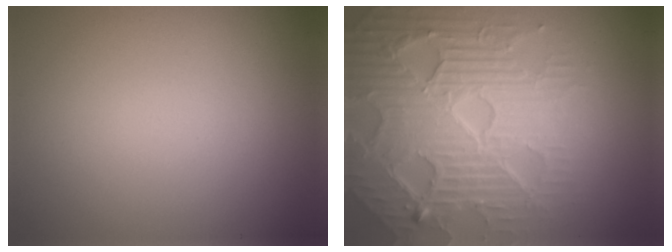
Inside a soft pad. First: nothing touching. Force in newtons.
{"total": 7.6, "press": 7.4, "slide": 1.6}